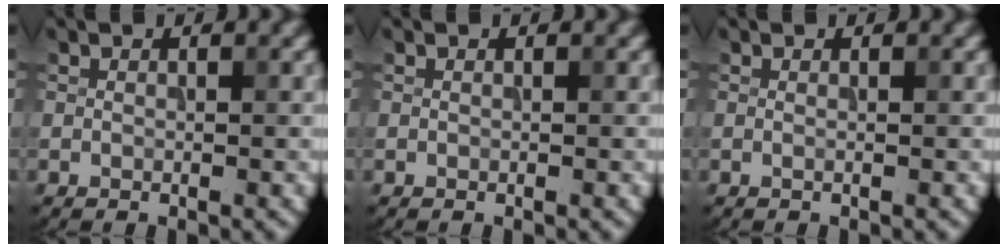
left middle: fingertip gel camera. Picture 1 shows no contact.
{"total": 0.0}
{"total": 0.0}